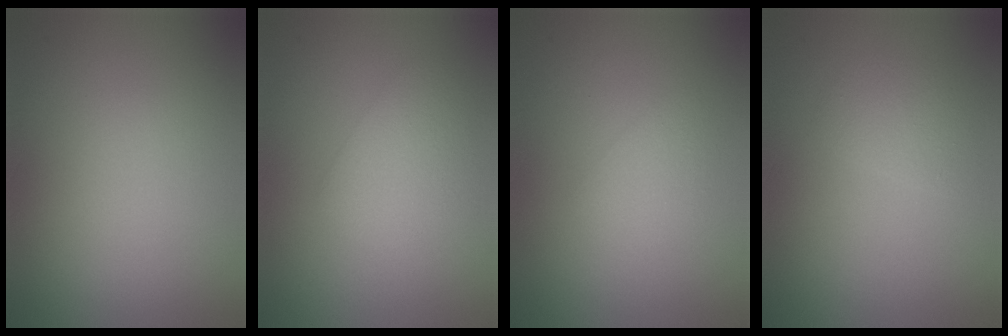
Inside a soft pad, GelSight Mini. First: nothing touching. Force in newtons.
{"total": 2.5, "press": 2.5, "slide": 0.1}
{"total": 1.4, "press": 1.4, "slide": 0.2}
{"total": 1.5, "press": 1.5, "slide": 0.0}